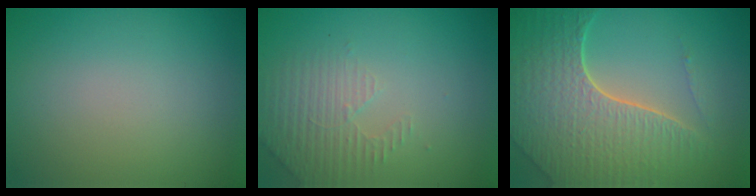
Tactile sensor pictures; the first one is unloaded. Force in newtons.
{"total": 2.8, "press": 2.7, "slide": 0.8}
{"total": 7.1, "press": 5.2, "slide": 4.8}